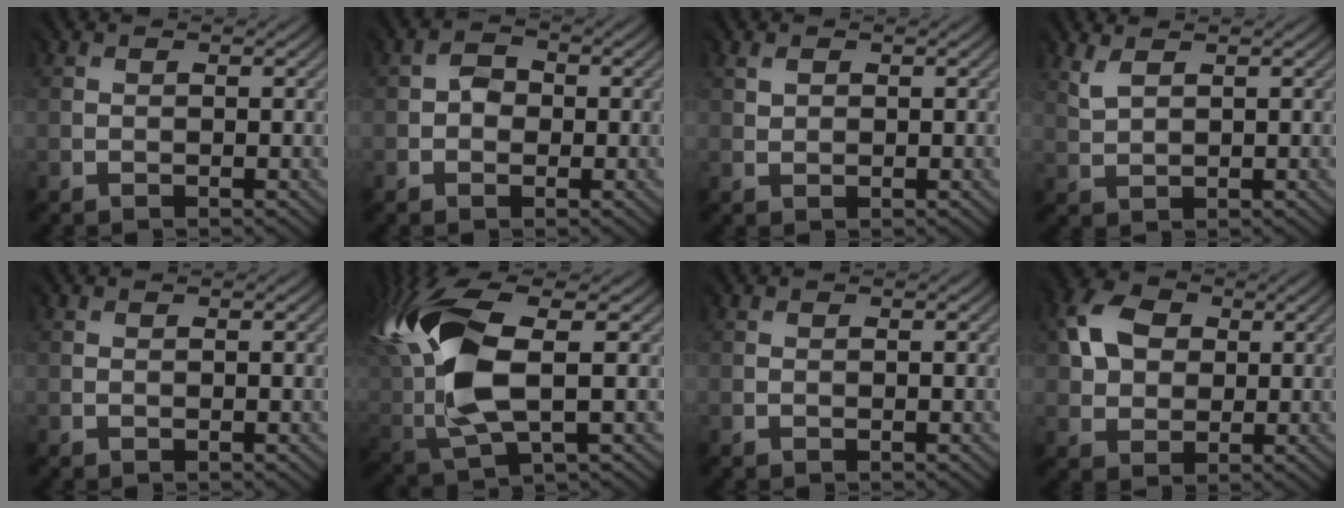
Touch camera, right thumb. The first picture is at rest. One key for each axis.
{"total": 2.1, "fx": -0.2, "fy": 1.9, "fz": 0.9, "tx": -0.009, "ty": 0.001, "tz": -0.006}
{"total": 1.8, "fx": 1.2, "fy": 1.1, "fz": 0.8, "tx": -0.016, "ty": 0.001, "tz": 0.021}
{"total": 3.0, "fx": 2.2, "fy": 1.3, "fz": 1.6, "tx": -0.045, "ty": 0.005, "tz": 0.045}
{"total": 0.0}
{"total": 12.1, "fx": 2.4, "fy": 5.9, "fz": 10.2, "tx": -0.243, "ty": 0.011, "tz": 0.046}
{"total": 0.0}
{"total": 7.4, "fx": 2.5, "fy": 5.8, "fz": 3.8, "tx": -0.100, "ty": 0.019, "tz": 0.039}